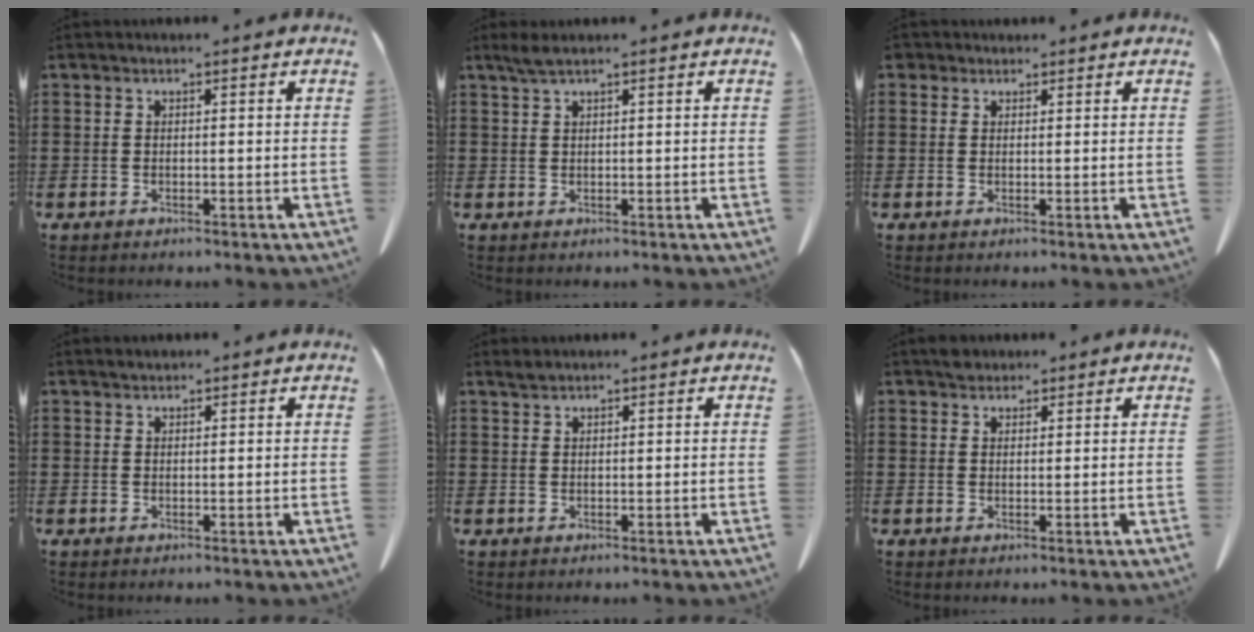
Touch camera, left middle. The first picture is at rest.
{"total": 1.8, "force": [1.2, 0.1, 1.3], "torque": [-0.027, 0.002, 0.021]}
{"total": 1.3, "force": [1.0, 0.9, 0.2], "torque": [-0.009, 0.005, 0.019]}
{"total": 0.6, "force": [0.6, 0.2, 0.0], "torque": [-0.003, 0.001, 0.012]}
{"total": 1.1, "force": [0.9, 0.2, 0.5], "torque": [-0.012, 0.000, 0.018]}
{"total": 1.7, "force": [1.5, 0.9, 0.1], "torque": [0.001, 0.000, 0.028]}